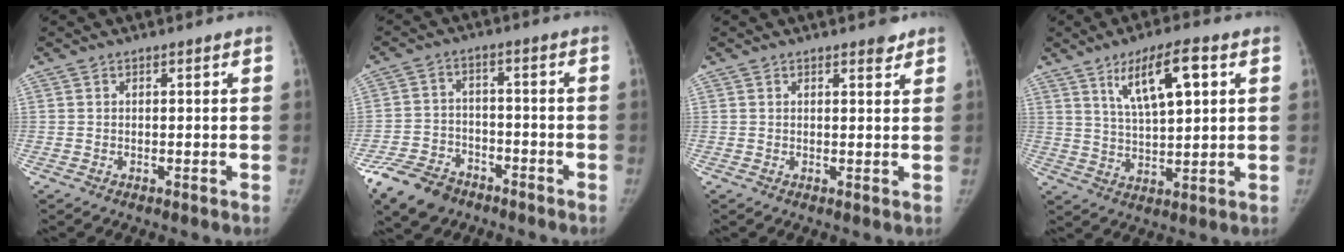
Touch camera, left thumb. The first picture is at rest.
{"total": 10.5, "force": [-7.5, 6.3, 3.9], "torque": [-0.069, 0.031, -0.133]}
{"total": 1.9, "force": [1.5, 0.7, 0.9], "torque": [-0.004, -0.010, 0.018]}
{"total": 10.7, "force": [4.7, 3.2, 9.1], "torque": [-0.148, -0.016, 0.087]}